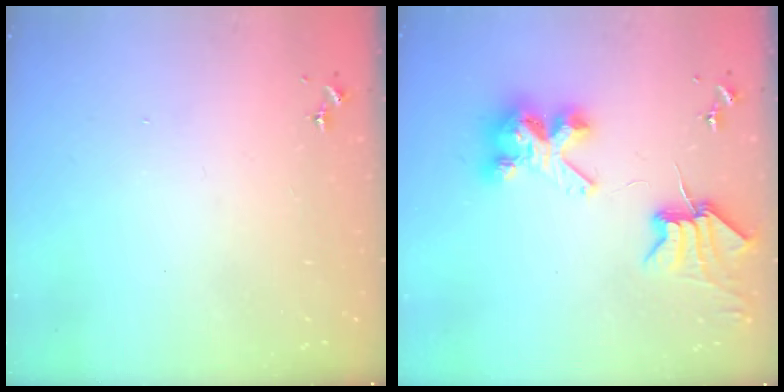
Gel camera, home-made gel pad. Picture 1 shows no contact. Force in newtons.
{"total": 9.4, "press": 9.3, "slide": 1.2}